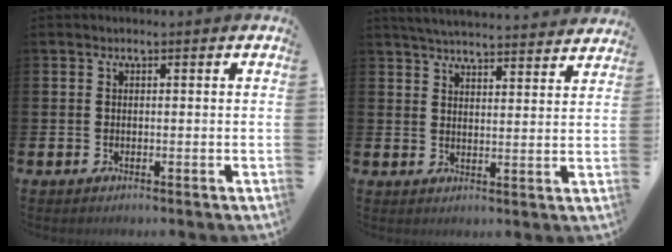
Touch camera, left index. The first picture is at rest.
{"total": 5.1, "force": [5.0, 0.3, 0.6], "torque": [-0.024, -0.033, 0.089]}